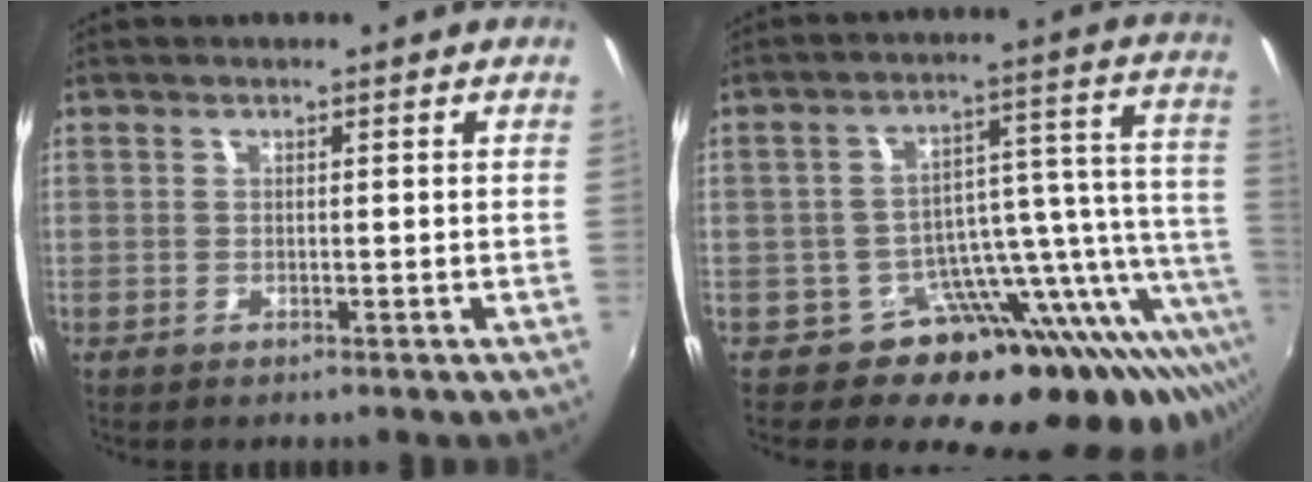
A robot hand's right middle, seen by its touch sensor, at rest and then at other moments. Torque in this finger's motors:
{"motor_torque": [1.05, -1.09, 0.22, 0.02]}